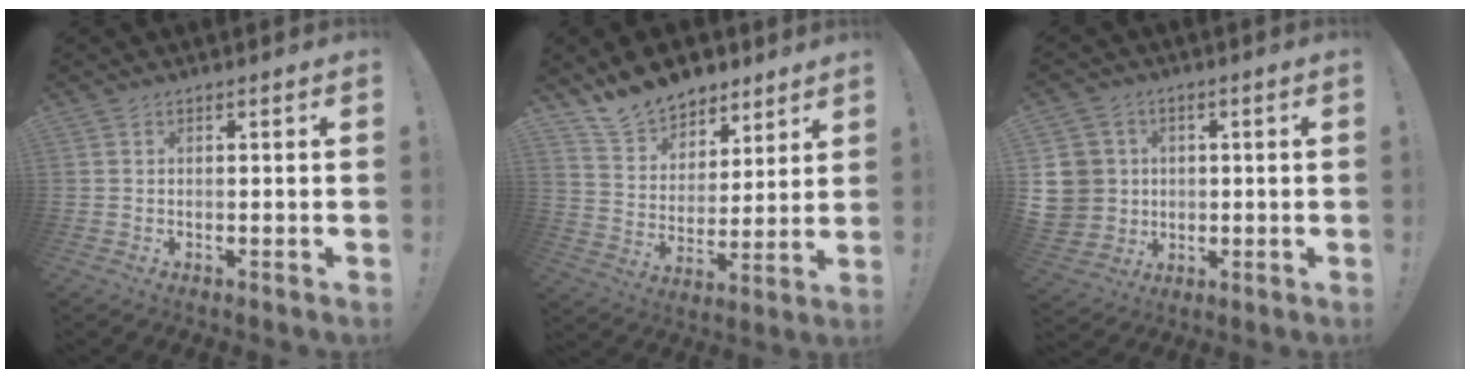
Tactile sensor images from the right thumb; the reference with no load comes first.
{"total": 13.5, "force": [11.6, 6.6, 2.5], "torque": [-0.053, -0.092, 0.221]}
{"total": 10.1, "force": [0.7, 9.6, 3.0], "torque": [-0.065, 0.000, 0.021]}